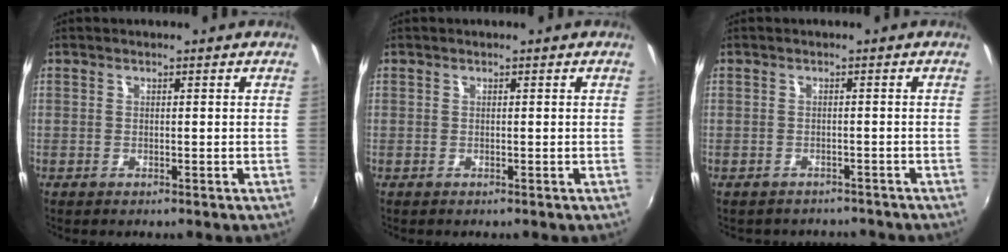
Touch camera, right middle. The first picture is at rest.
{"total": 0.0}
{"total": 3.7, "force": [-2.9, 2.3, 0.3], "torque": [-0.004, 0.007, -0.037]}